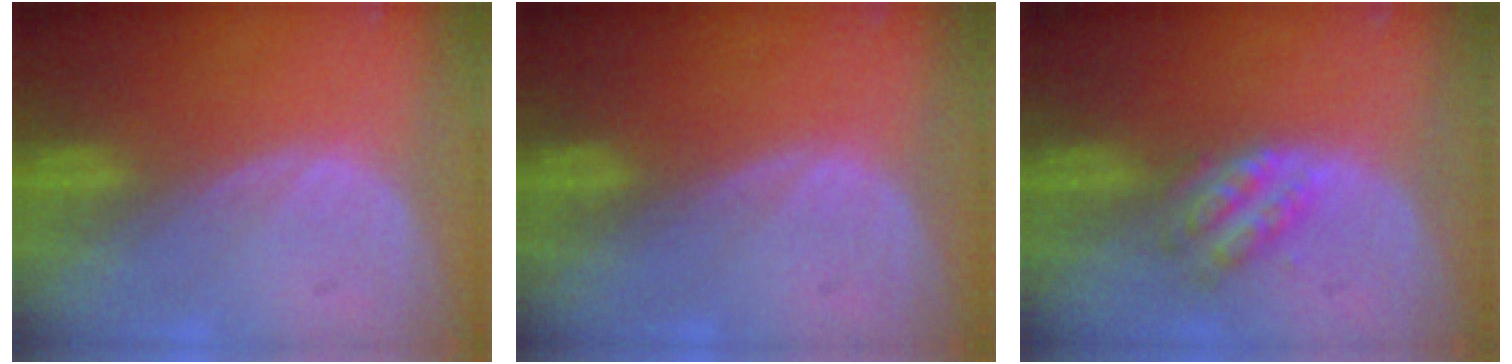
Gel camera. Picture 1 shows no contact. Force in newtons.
{"total": 0.0}
{"total": 4.7, "press": 4.2, "slide": 2.2}